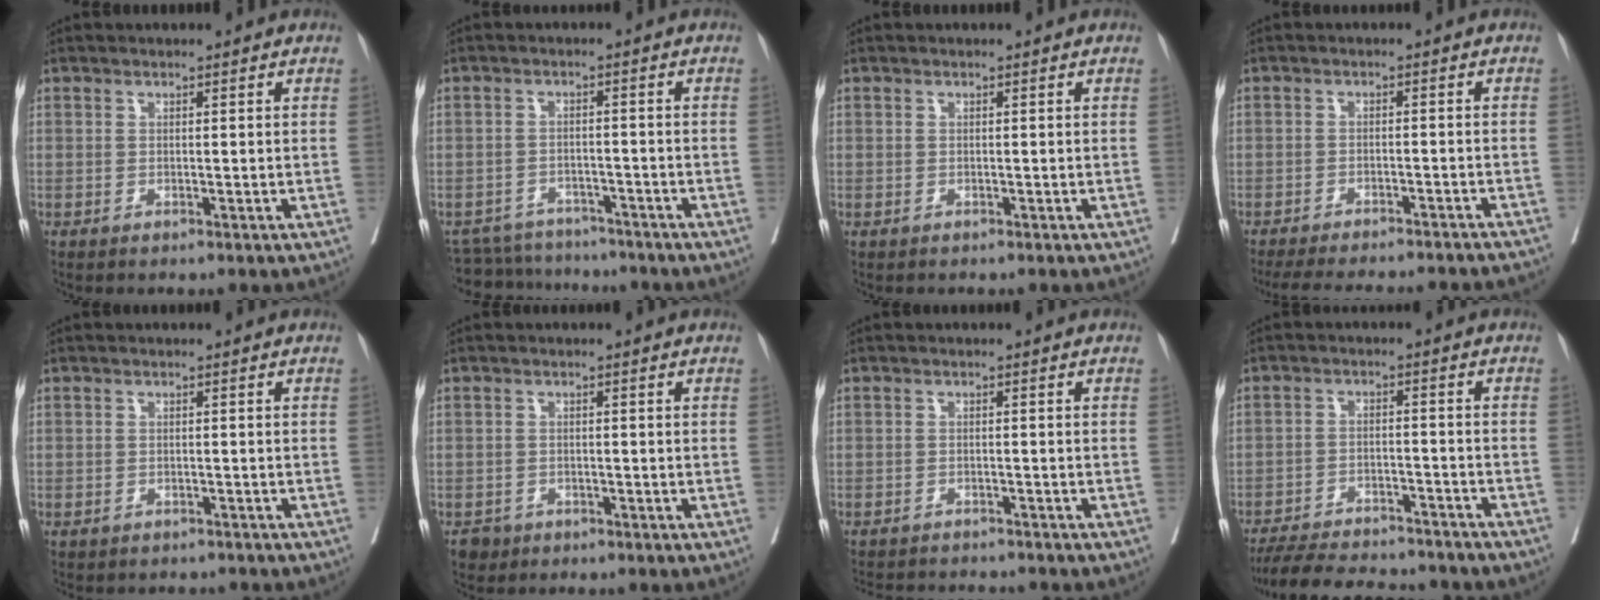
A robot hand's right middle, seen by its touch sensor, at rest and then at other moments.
{"total": 8.2, "force": [-7.8, 2.3, 0.4], "torque": [-0.007, 0.007, -0.113]}
{"total": 0.0}
{"total": 19.0, "force": [-17.3, 3.2, 7.2], "torque": [-0.129, -0.022, -0.217]}
{"total": 3.4, "force": [-3.0, 1.7, 0.3], "torque": [-0.007, 0.004, -0.040]}
{"total": 2.2, "force": [-1.4, 1.7, 0.1], "torque": [-0.004, 0.008, -0.021]}
{"total": 7.8, "force": [-7.5, 1.3, 1.7], "torque": [-0.022, 0.000, -0.101]}
{"total": 16.9, "force": [-15.4, 3.3, 6.1], "torque": [-0.118, -0.010, -0.217]}